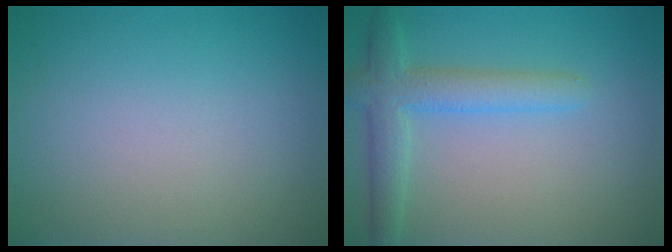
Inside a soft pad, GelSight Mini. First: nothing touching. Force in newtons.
{"total": 3.8, "press": 3.8, "slide": 0.0}